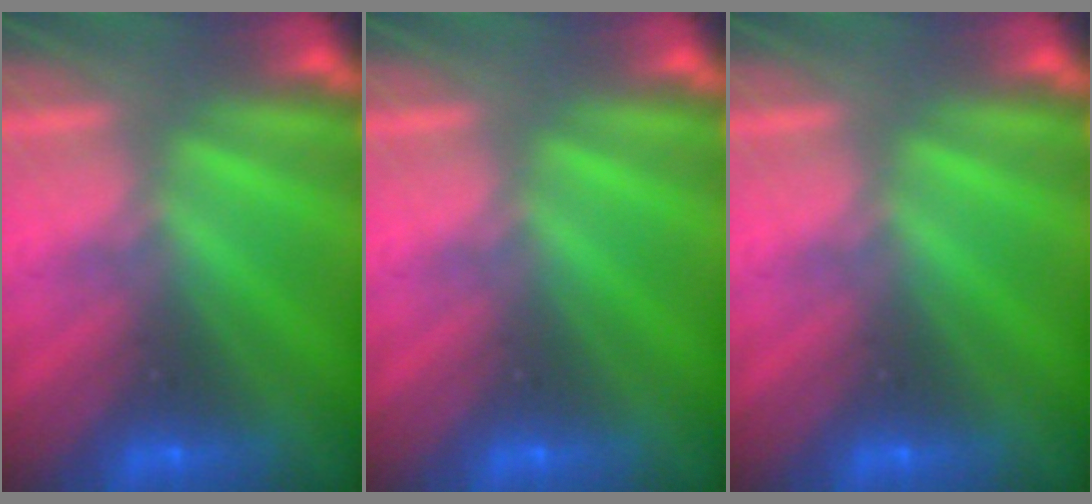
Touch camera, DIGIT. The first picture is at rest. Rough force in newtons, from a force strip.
{"total": 0.0}
{"total": 0.0}